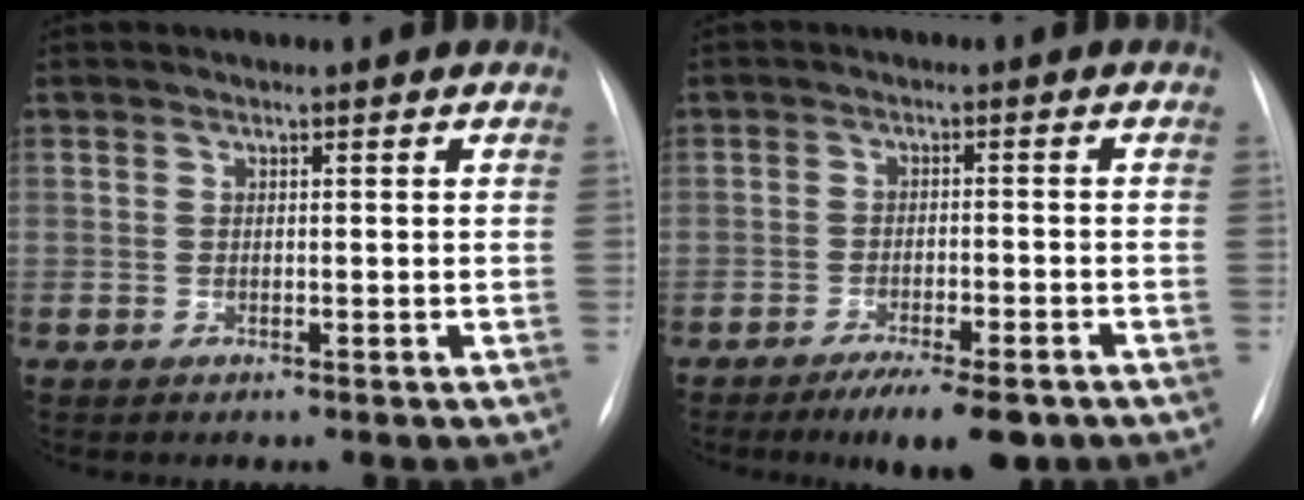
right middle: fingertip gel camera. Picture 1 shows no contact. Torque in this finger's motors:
{"motor_torque": [0.20, -0.20, 0.35, 0.07]}